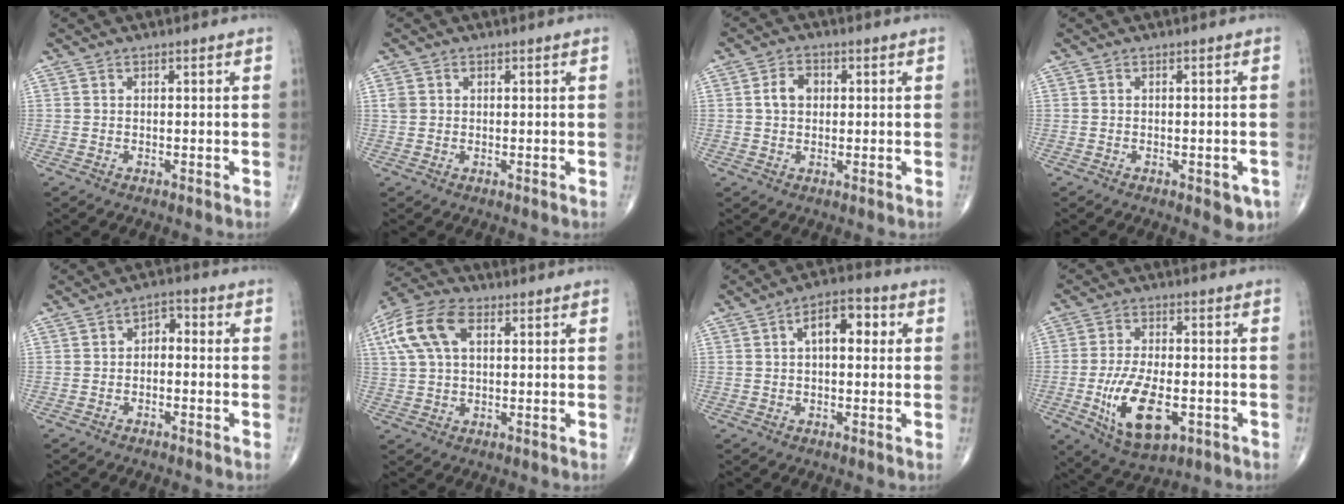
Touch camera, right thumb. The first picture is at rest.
{"total": 1.7, "force": [0.4, 1.5, 0.8], "torque": [-0.012, 0.003, 0.012]}
{"total": 4.3, "force": [0.6, 3.2, 2.8], "torque": [-0.046, 0.010, 0.008]}
{"total": 3.6, "force": [-1.5, 1.7, 2.8], "torque": [-0.018, 0.000, -0.014]}
{"total": 3.3, "force": [-0.5, 2.2, 2.5], "torque": [-0.024, 0.022, -0.018]}
{"total": 11.7, "force": [3.7, 6.7, 8.9], "torque": [-0.191, 0.022, 0.069]}
{"total": 7.6, "force": [1.7, 3.9, 6.3], "torque": [-0.082, 0.021, 0.019]}
{"total": 13.0, "force": [-3.8, 6.4, 10.7], "torque": [-0.191, 0.001, -0.054]}